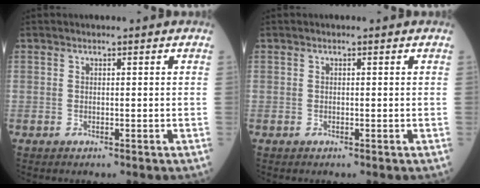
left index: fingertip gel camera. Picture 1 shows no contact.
{"total": 0.0}